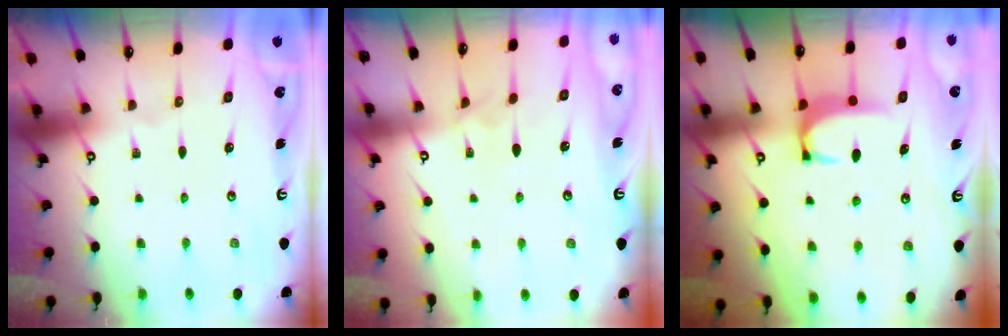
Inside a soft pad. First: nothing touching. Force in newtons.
{"total": 3.5, "press": 3.5, "slide": 0.2}
{"total": 1.9, "press": 1.8, "slide": 0.5}